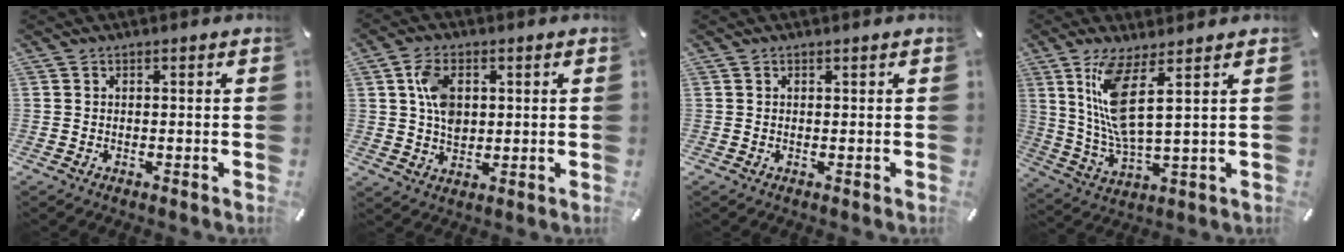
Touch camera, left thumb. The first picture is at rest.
{"total": 7.8, "force": [1.8, 5.5, 5.2], "torque": [-0.107, 0.003, 0.031]}
{"total": 0.0}
{"total": 12.0, "force": [4.9, 2.8, 10.6], "torque": [-0.234, -0.017, 0.087]}